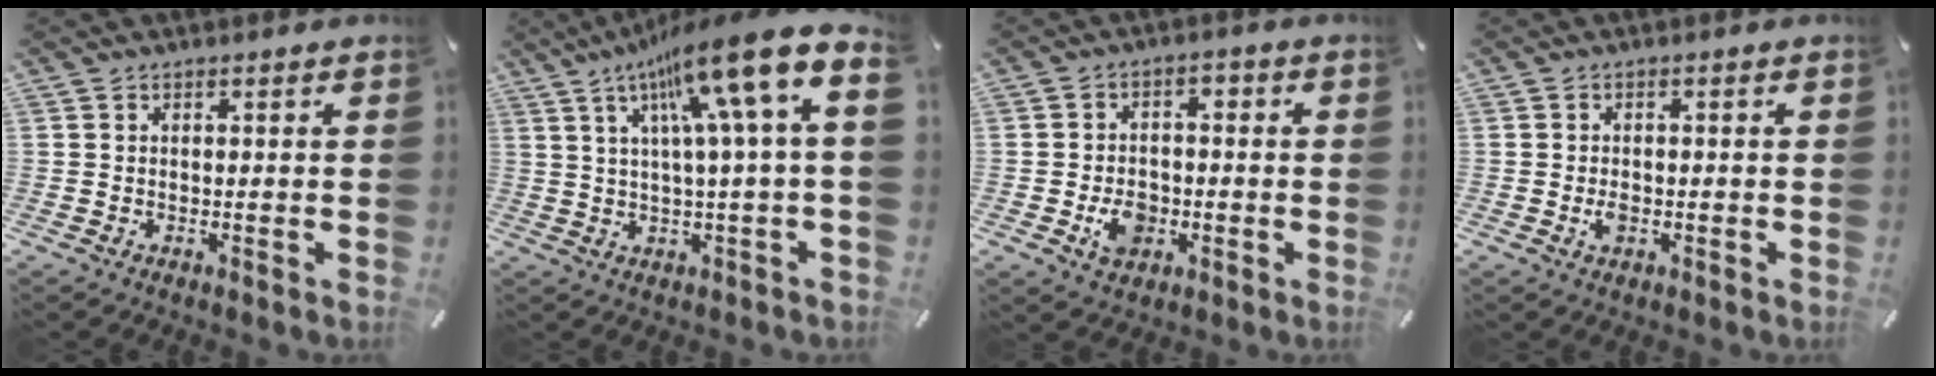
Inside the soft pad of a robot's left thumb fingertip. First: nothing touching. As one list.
[{"total": 16.8, "force": [7.5, 1.4, 15.0], "torque": [-0.252, -0.045, 0.108]}, {"total": 7.9, "force": [-2.3, 6.2, 4.3], "torque": [-0.074, 0.011, -0.041]}, {"total": 2.3, "force": [-0.6, 1.4, 1.7], "torque": [-0.038, 0.000, -0.013]}]